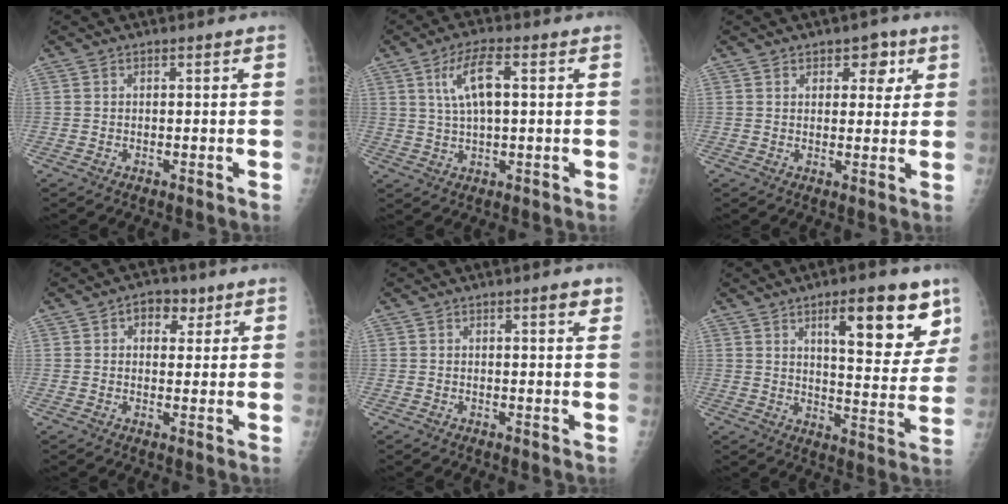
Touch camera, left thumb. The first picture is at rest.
{"total": 7.9, "force": [2.2, 2.9, 7.1], "torque": [-0.135, 0.005, 0.043]}
{"total": 5.4, "force": [2.6, 3.5, 3.1], "torque": [-0.004, -0.009, 0.029]}
{"total": 5.1, "force": [2.5, 3.5, 2.8], "torque": [-0.007, -0.005, 0.031]}
{"total": 2.4, "force": [1.5, 0.5, 1.8], "torque": [-0.019, -0.007, 0.018]}
{"total": 16.3, "force": [9.0, 5.2, 12.6], "torque": [-0.129, -0.051, 0.134]}